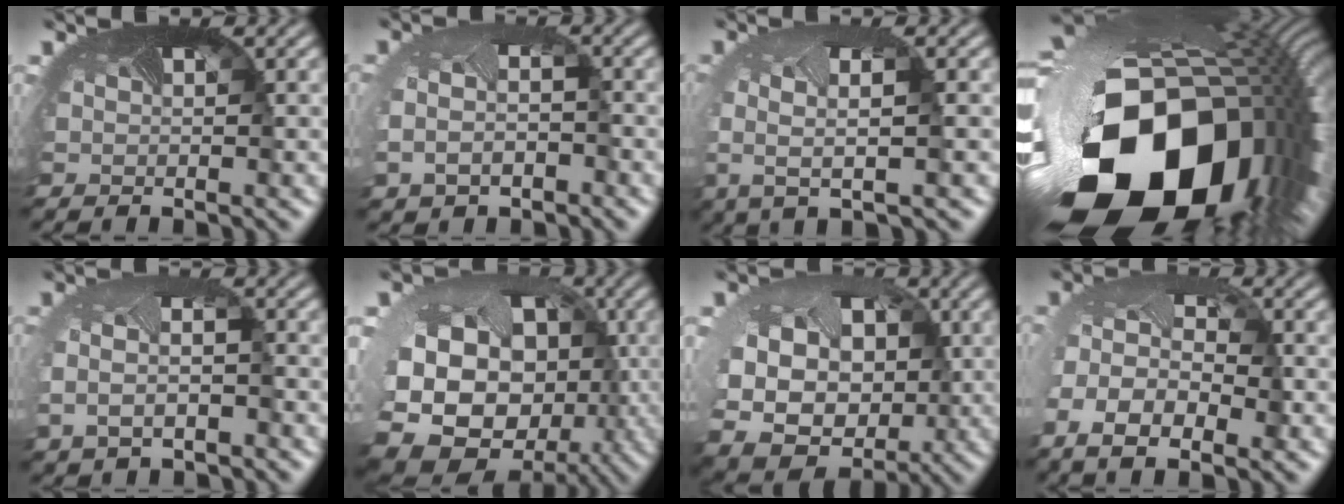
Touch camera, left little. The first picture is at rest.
{"total": 3.7, "force": [-1.1, 2.5, 2.5], "torque": [-0.073, -0.026, -0.012]}
{"total": 3.0, "force": [-0.4, 0.5, 2.9], "torque": [-0.070, -0.010, -0.014]}
{"total": 20.2, "force": [-6.7, 12.7, 14.1], "torque": [-0.291, -0.114, -0.066]}
{"total": 3.4, "force": [-0.8, 1.8, 2.8], "torque": [-0.081, -0.014, -0.014]}
{"total": 18.3, "force": [-3.9, 14.1, 11.0], "torque": [-0.217, -0.065, -0.061]}
{"total": 13.8, "force": [0.3, 11.3, 8.0], "torque": [-0.168, -0.038, 0.010]}
{"total": 6.3, "force": [-2.8, 3.2, 4.6], "torque": [-0.115, -0.024, -0.051]}